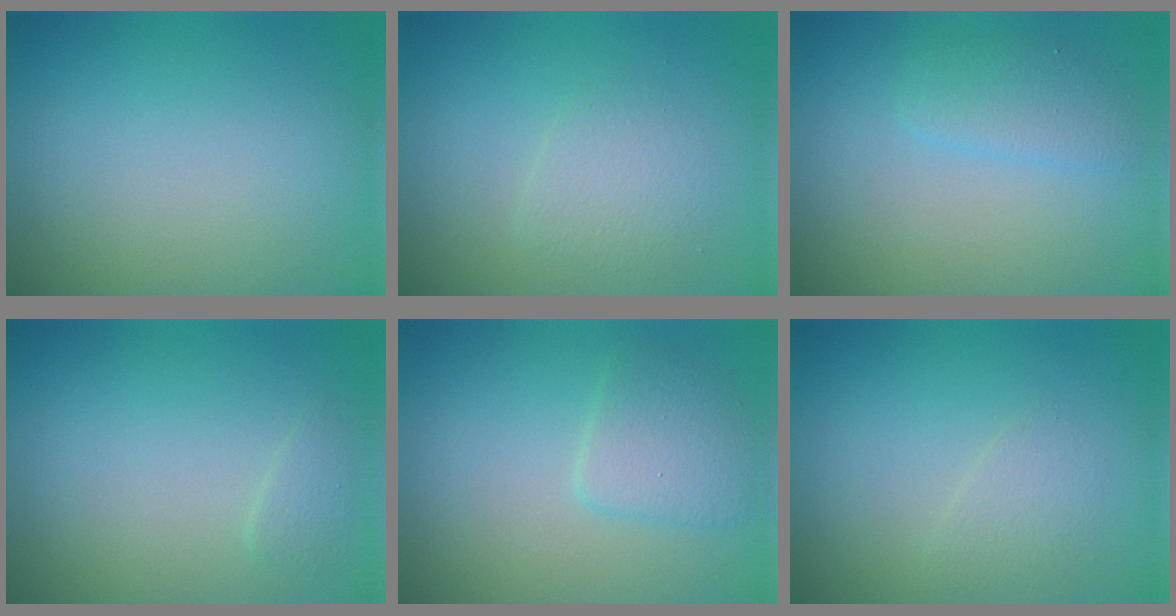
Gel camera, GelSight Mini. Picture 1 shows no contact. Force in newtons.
{"total": 2.0, "press": 2.0, "slide": 0.2}
{"total": 1.9, "press": 1.9, "slide": 0.1}
{"total": 0.8, "press": 0.8, "slide": 0.1}
{"total": 2.3, "press": 2.3, "slide": 0.1}
{"total": 1.3, "press": 1.3, "slide": 0.0}